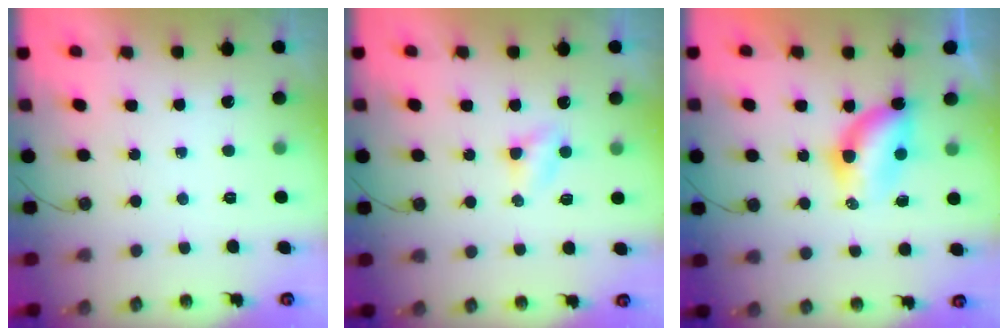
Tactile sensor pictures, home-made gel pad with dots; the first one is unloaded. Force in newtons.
{"total": 2.7, "press": 2.7, "slide": 0.3}
{"total": 5.8, "press": 5.8, "slide": 0.4}